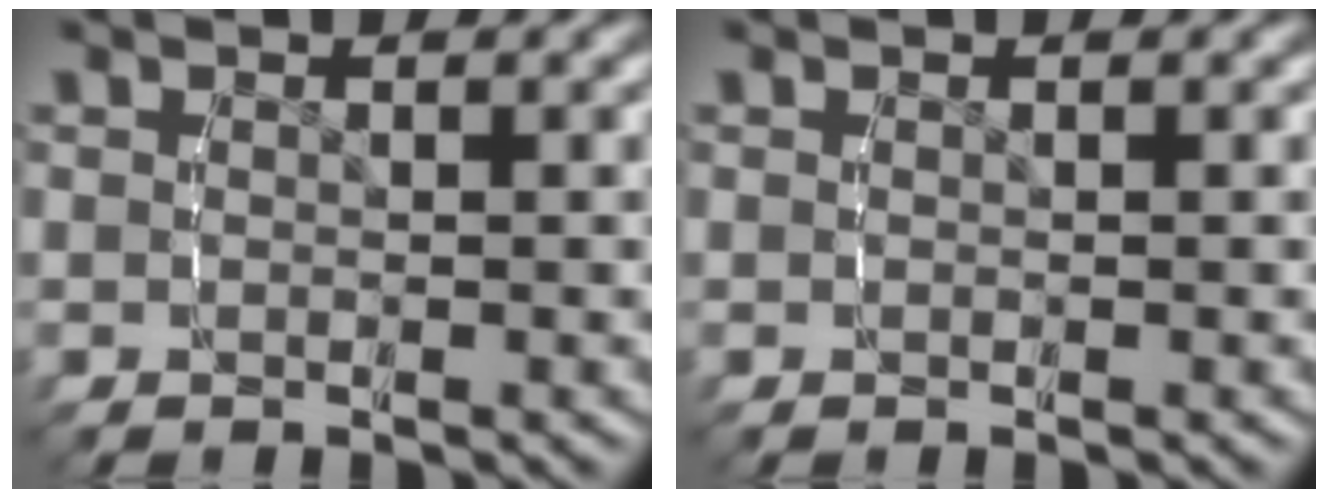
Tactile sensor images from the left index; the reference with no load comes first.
{"total": 0.0}